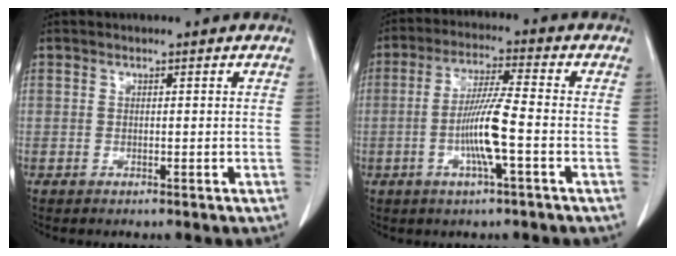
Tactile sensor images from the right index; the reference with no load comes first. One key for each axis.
{"total": 8.5, "fx": -2.0, "fy": -0.1, "fz": 8.2, "tx": -0.161, "ty": -0.001, "tz": -0.040}